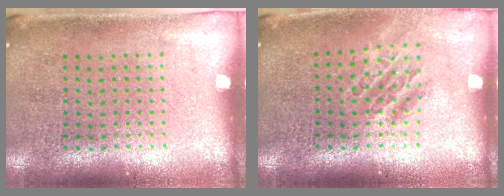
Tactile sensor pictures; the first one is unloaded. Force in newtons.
{"total": 1.4, "press": 1.2, "slide": 0.8}